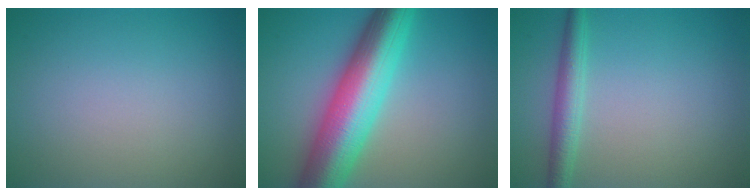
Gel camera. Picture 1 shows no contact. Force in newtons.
{"total": 10.7, "press": 10.7, "slide": 0.1}
{"total": 2.6, "press": 2.6, "slide": 0.1}